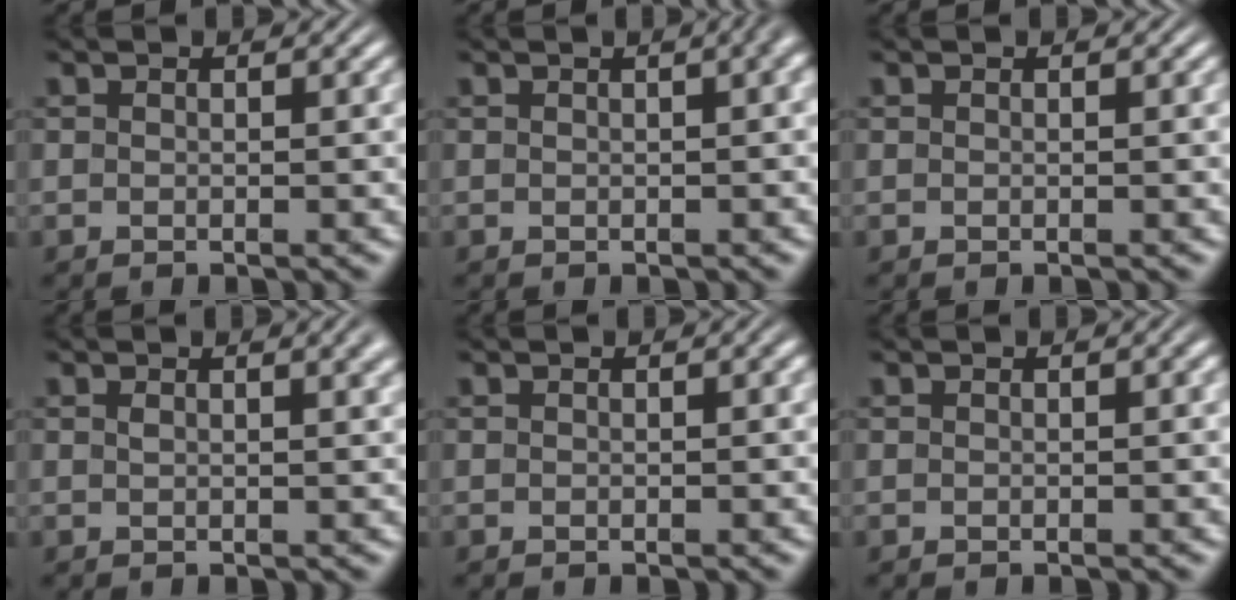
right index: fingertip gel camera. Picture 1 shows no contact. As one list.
[{"total": 1.9, "force": [0.3, 0.4, 1.9], "torque": [-0.008, 0.012, 0.000]}, {"total": 0.0}, {"total": 1.1, "force": [0.4, -0.4, 1.0], "torque": [-0.011, -0.002, 0.010]}, {"total": 0.0}, {"total": 0.0}]